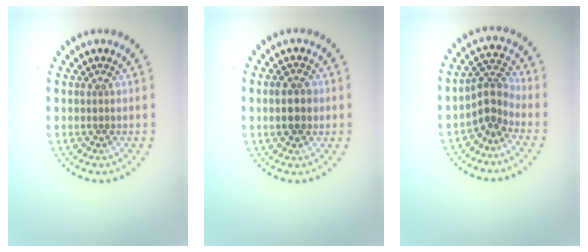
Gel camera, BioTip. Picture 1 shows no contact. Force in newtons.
{"total": 2.3, "press": 2.2, "slide": 0.1}
{"total": 2.9, "press": 2.1, "slide": 2.0}